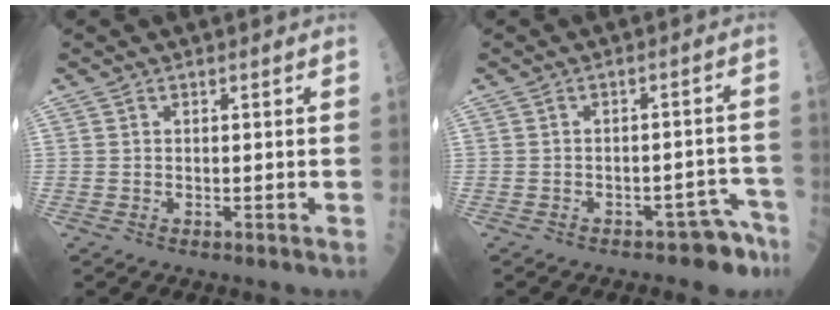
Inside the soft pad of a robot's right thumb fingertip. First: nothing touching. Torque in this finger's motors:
{"motor_torque": [0.96, -0.14, 0.17, -0.40, 0.01]}